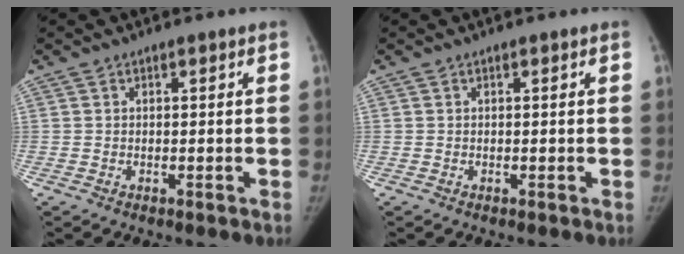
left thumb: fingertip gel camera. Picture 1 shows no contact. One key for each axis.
{"total": 0.0}